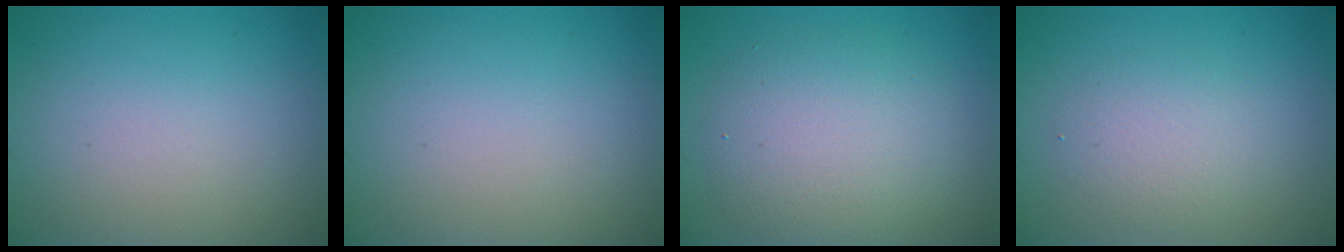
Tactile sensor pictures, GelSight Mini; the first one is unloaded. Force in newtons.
{"total": 0.0}
{"total": 5.5, "press": 5.5, "slide": 0.4}
{"total": 2.5, "press": 2.5, "slide": 0.1}